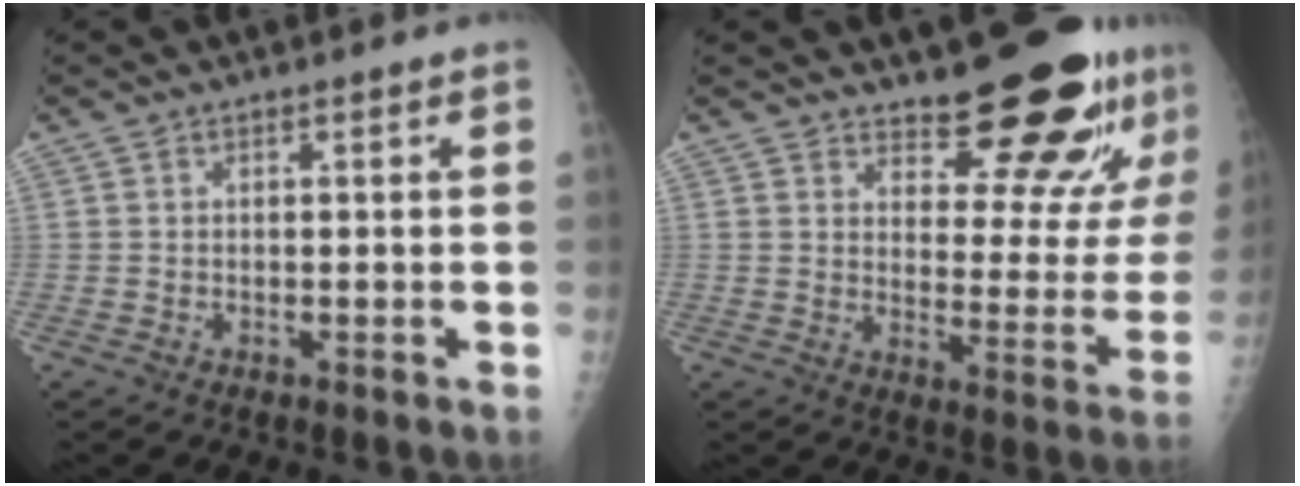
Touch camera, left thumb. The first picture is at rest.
{"total": 15.7, "force": [12.7, 4.6, 8.1], "torque": [-0.067, -0.114, 0.169]}